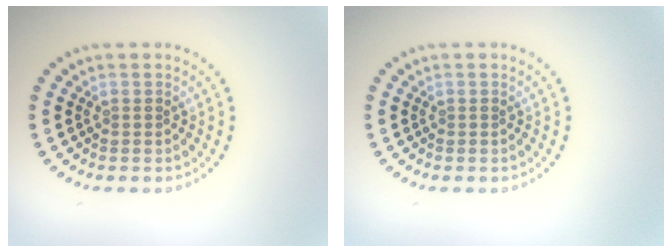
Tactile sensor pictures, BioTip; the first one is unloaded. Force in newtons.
{"total": 0.0}